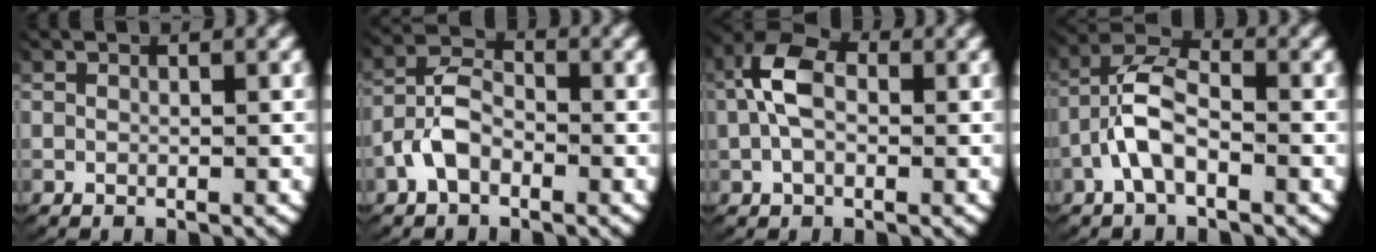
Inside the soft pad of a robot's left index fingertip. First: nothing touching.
{"total": 4.8, "force": [-1.8, 3.5, 2.7], "torque": [-0.056, -0.006, -0.033]}
{"total": 4.7, "force": [0.6, 2.8, 3.6], "torque": [-0.077, 0.008, 0.006]}
{"total": 5.2, "force": [-0.2, 3.4, 3.9], "torque": [-0.081, 0.000, -0.015]}